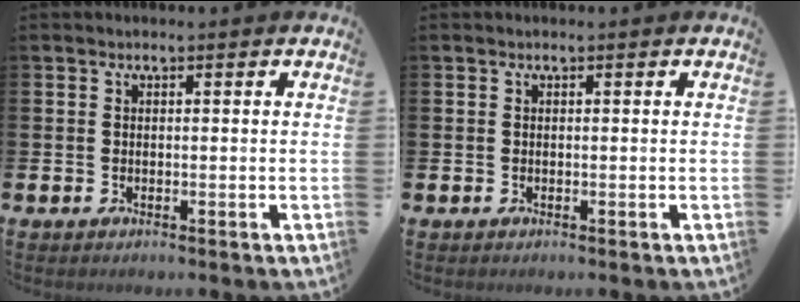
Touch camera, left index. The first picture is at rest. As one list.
[{"total": 0.0}]